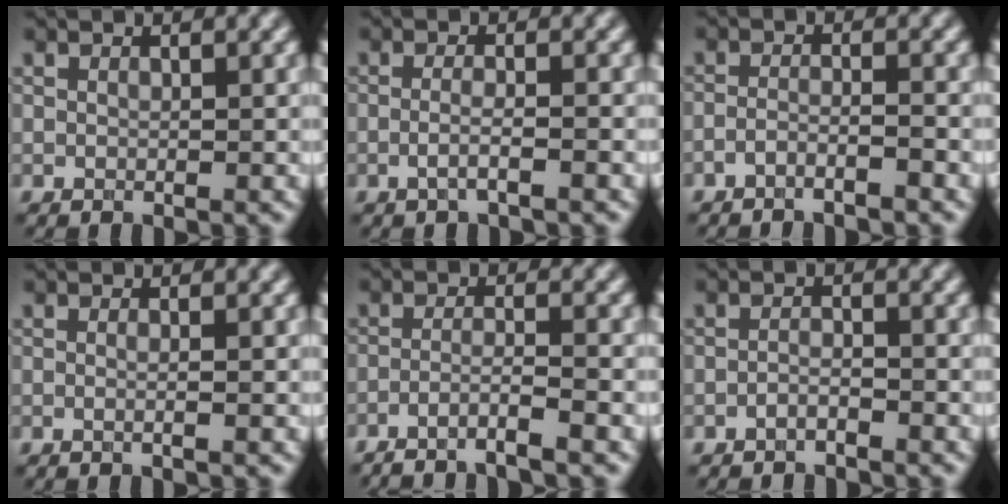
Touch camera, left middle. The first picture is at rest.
{"total": 1.7, "force": [-0.7, 0.4, 1.5], "torque": [-0.027, -0.001, -0.020]}
{"total": 1.9, "force": [-1.6, 0.2, 1.0], "torque": [-0.016, -0.001, -0.037]}
{"total": 1.8, "force": [0.1, 0.9, 1.6], "torque": [-0.003, -0.009, -0.024]}
{"total": 3.3, "force": [-2.4, 0.2, 2.3], "torque": [-0.027, 0.004, -0.059]}
{"total": 1.2, "force": [-1.1, 0.2, 0.5], "torque": [-0.011, 0.002, -0.022]}